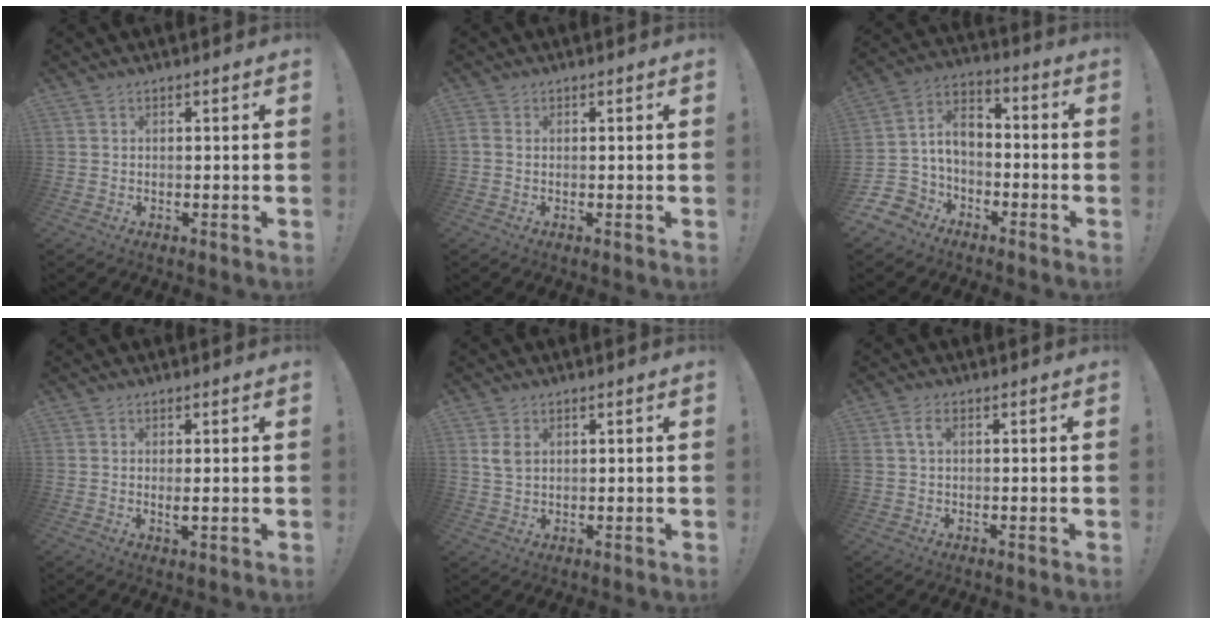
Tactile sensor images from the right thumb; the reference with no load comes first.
{"total": 1.2, "force": [0.2, 0.9, 0.8], "torque": [-0.016, 0.003, 0.005]}
{"total": 7.7, "force": [-2.1, 6.8, 3.1], "torque": [-0.077, 0.017, -0.033]}
{"total": 2.1, "force": [0.4, 0.4, 2.0], "torque": [-0.027, -0.006, 0.005]}
{"total": 3.9, "force": [1.7, 2.5, 2.5], "torque": [-0.034, -0.003, 0.032]}
{"total": 3.0, "force": [0.7, 1.6, 2.5], "torque": [-0.048, 0.007, 0.013]}